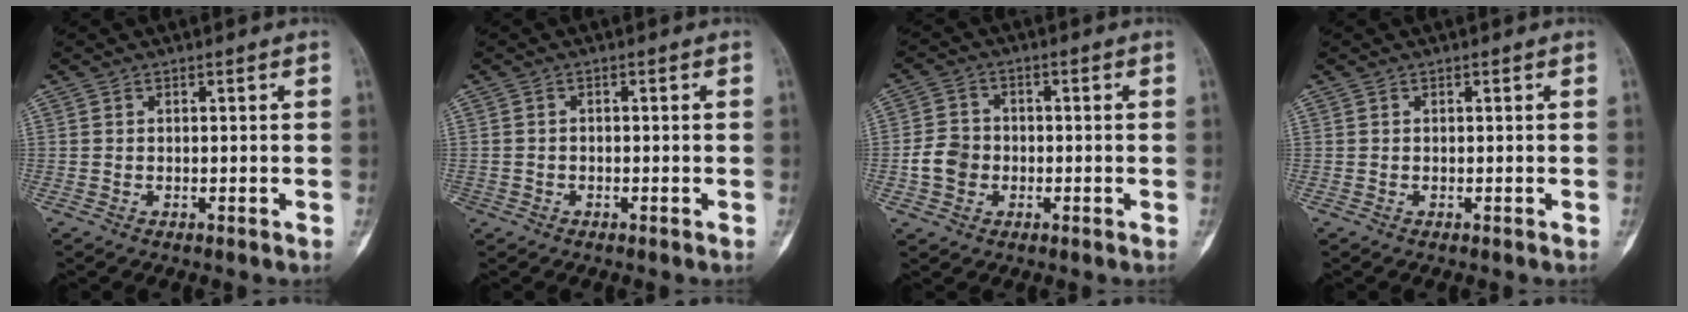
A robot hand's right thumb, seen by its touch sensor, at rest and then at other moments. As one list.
[{"total": 1.1, "force": [-0.7, 0.9, -0.1], "torque": [0.009, 0.005, -0.016]}, {"total": 5.6, "force": [-1.3, 4.8, 2.6], "torque": [-0.036, 0.014, -0.029]}, {"total": 0.0}]